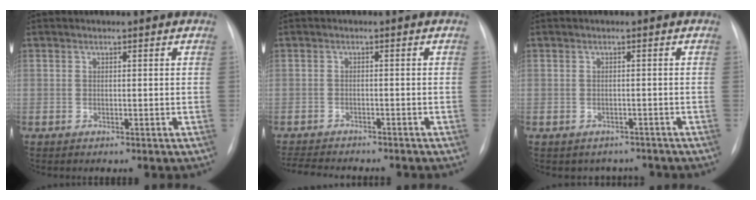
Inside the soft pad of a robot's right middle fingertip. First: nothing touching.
{"total": 9.6, "force": [-8.6, 2.0, 3.7], "torque": [-0.060, -0.009, -0.120]}
{"total": 3.1, "force": [-2.6, 1.6, -0.3], "torque": [0.006, 0.014, -0.034]}